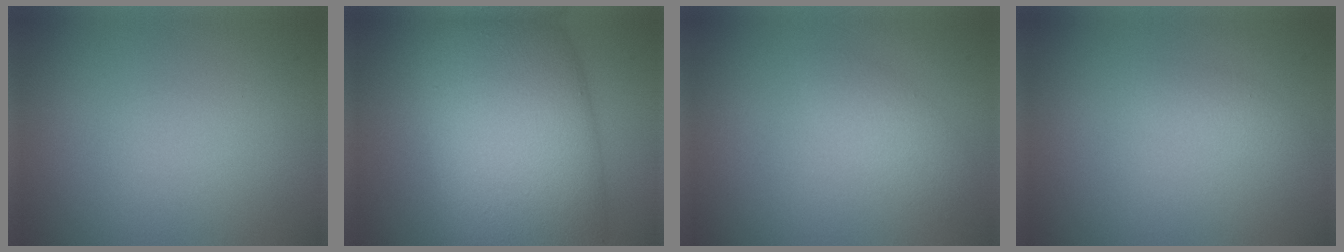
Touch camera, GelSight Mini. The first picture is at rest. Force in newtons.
{"total": 15.9, "press": 15.9, "slide": 0.8}
{"total": 2.2, "press": 2.2, "slide": 0.1}
{"total": 1.2, "press": 1.2, "slide": 0.0}